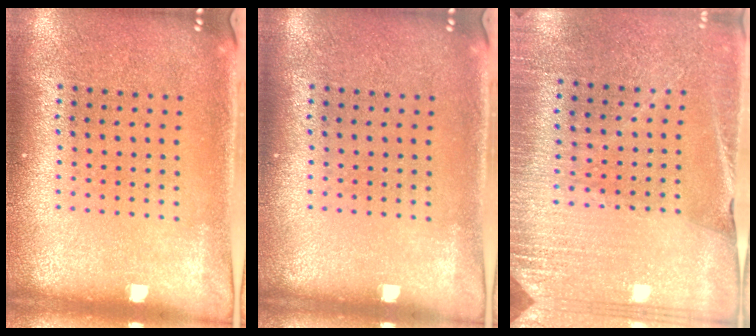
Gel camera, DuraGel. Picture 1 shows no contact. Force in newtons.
{"total": 0.0}
{"total": 2.8, "press": 2.8, "slide": 0.2}